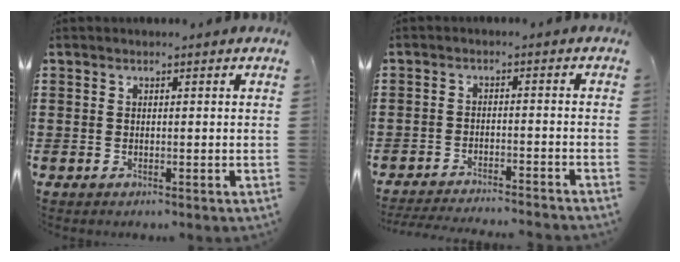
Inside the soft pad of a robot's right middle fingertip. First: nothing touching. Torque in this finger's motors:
{"motor_torque": [0.17, -0.03, 0.10, 0.03]}